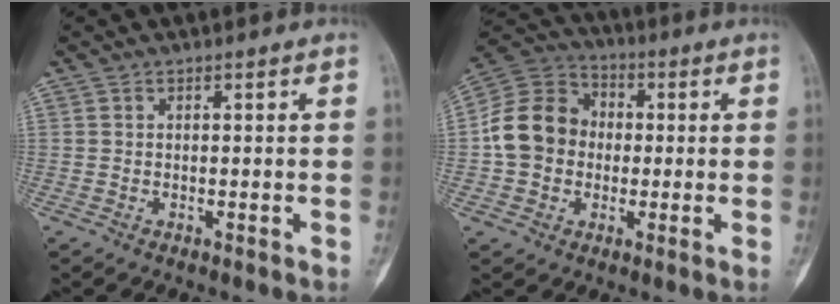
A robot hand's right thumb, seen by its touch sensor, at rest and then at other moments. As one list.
[{"total": 13.1, "force": [-0.5, 11.1, 6.9], "torque": [-0.104, 0.031, -0.020]}]